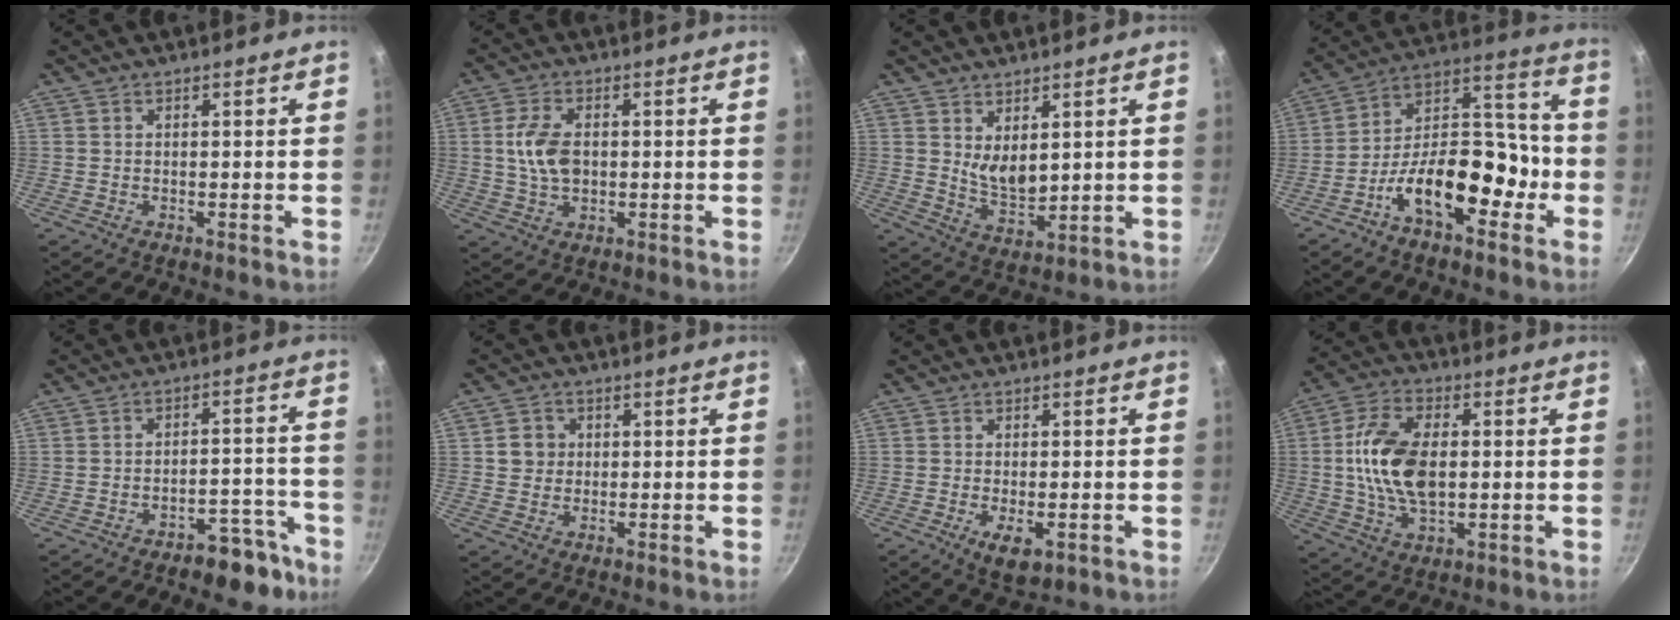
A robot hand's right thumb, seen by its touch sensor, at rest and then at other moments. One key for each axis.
{"total": 7.8, "fx": 0.5, "fy": 4.9, "fz": 6.0, "tx": -0.117, "ty": 0.004, "tz": 0.013}
{"total": 6.1, "fx": 2.0, "fy": 3.2, "fz": 4.8, "tx": -0.072, "ty": -0.028, "tz": 0.048}
{"total": 18.3, "fx": -6.9, "fy": 9.3, "fz": 14.1, "tx": -0.203, "ty": 0.075, "tz": -0.122}
{"total": 8.4, "fx": -6.1, "fy": 3.9, "fz": 4.2, "tx": -0.040, "ty": 0.063, "tz": -0.087}
{"total": 3.9, "fx": 0.6, "fy": 3.6, "fz": 1.2, "tx": 0.000, "ty": 0.003, "tz": 0.007}
{"total": 5.0, "fx": -1.8, "fy": 2.2, "fz": 4.1, "tx": -0.070, "ty": -0.007, "tz": -0.024}
{"total": 15.3, "fx": 0.7, "fy": 8.5, "fz": 12.6, "tx": -0.241, "ty": 0.007, "tz": 0.015}